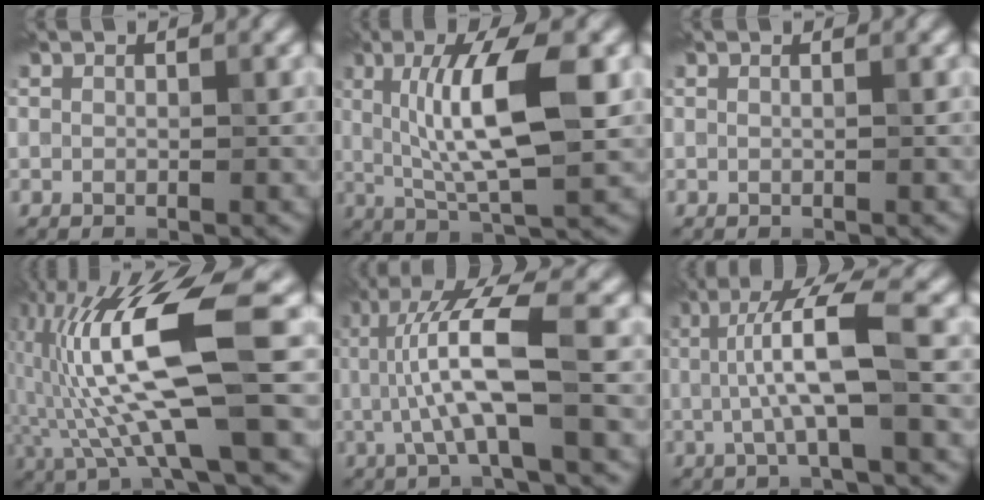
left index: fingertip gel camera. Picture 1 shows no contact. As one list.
[{"total": 8.6, "force": [1.4, 2.1, 8.3], "torque": [-0.138, 0.001, 0.024]}, {"total": 0.0}, {"total": 11.9, "force": [-0.4, 2.1, 11.7], "torque": [-0.231, 0.015, -0.003]}, {"total": 7.6, "force": [0.5, 1.6, 7.4], "torque": [-0.141, 0.005, 0.008]}, {"total": 6.3, "force": [0.4, 0.9, 6.2], "torque": [-0.119, 0.006, 0.004]}]